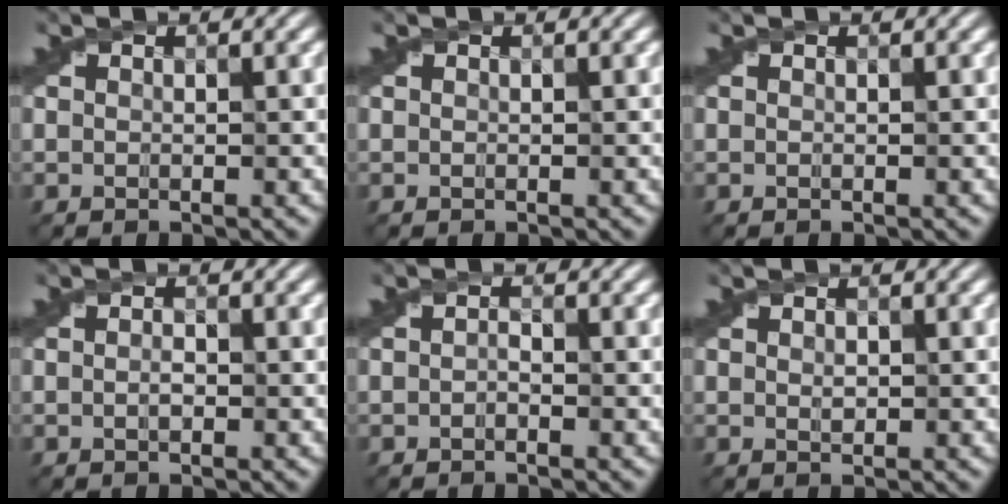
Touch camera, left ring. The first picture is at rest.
{"total": 0.0}
{"total": 0.0}
{"total": 0.8, "force": [-0.2, 0.4, 0.7], "torque": [-0.017, -0.001, -0.005]}
{"total": 0.7, "force": [-0.3, 0.3, 0.5], "torque": [-0.011, 0.000, -0.006]}
{"total": 0.7, "force": [0.1, 0.4, 0.5], "torque": [-0.011, -0.001, 0.005]}